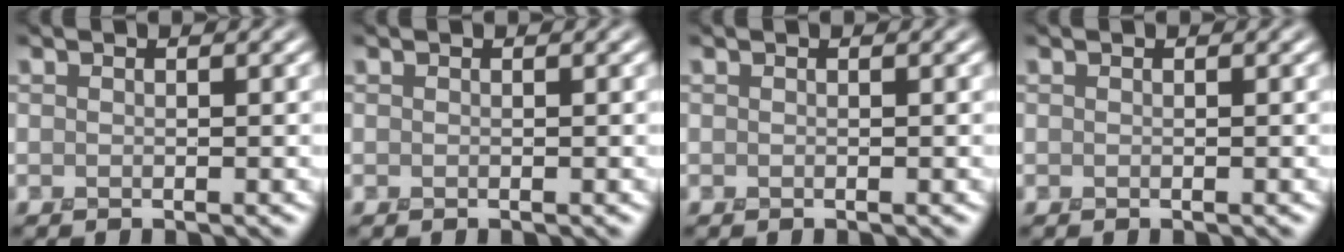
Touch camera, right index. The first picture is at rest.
{"total": 0.0}
{"total": 0.0}
{"total": 0.0}